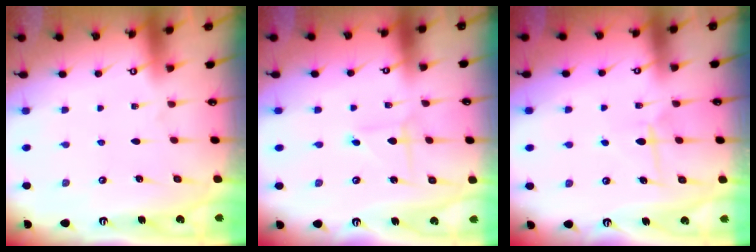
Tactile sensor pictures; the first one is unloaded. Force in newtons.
{"total": 1.0, "press": 1.0, "slide": 0.1}
{"total": 7.5, "press": 7.4, "slide": 0.7}